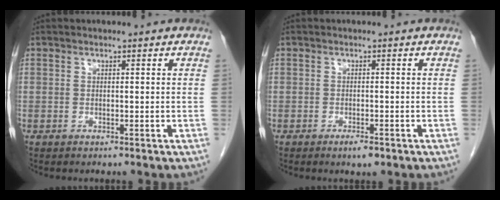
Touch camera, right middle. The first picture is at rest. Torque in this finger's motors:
{"motor_torque": [0.32, -0.27, -0.02, 0.03]}